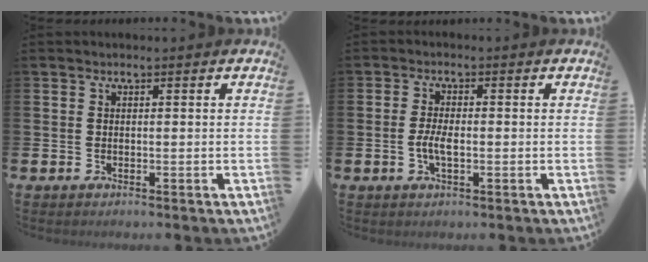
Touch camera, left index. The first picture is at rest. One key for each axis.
{"total": 2.8, "fx": -0.6, "fy": 1.1, "fz": 2.5, "tx": -0.045, "ty": 0.002, "tz": -0.012}